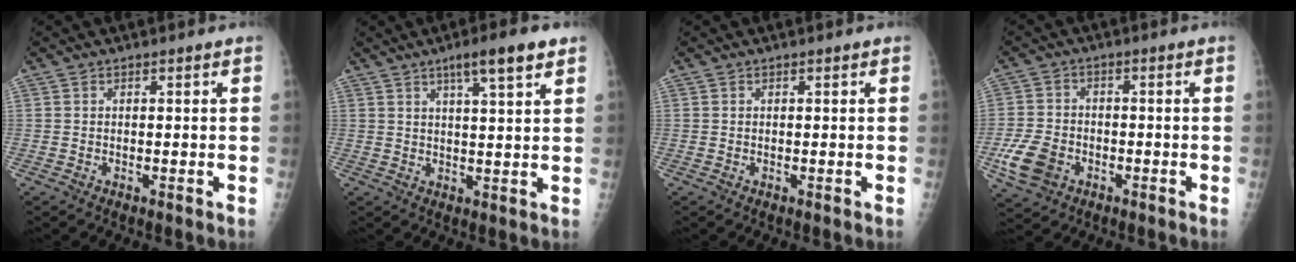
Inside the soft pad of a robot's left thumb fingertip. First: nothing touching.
{"total": 7.6, "force": [4.5, 1.0, 6.0], "torque": [-0.091, -0.015, 0.070]}
{"total": 0.0}
{"total": 7.9, "force": [-3.0, 5.9, 4.3], "torque": [-0.081, 0.010, -0.053]}